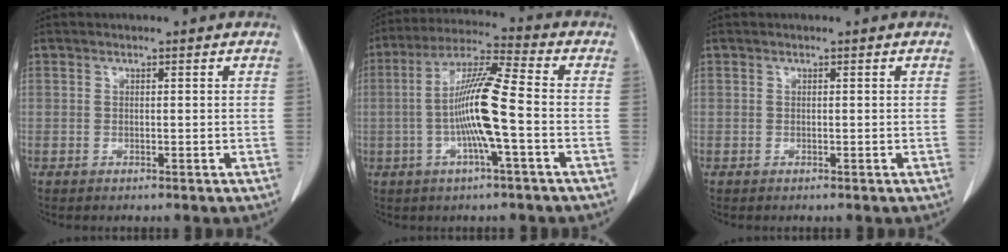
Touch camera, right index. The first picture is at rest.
{"total": 11.2, "force": [-1.7, 0.1, 11.0], "torque": [-0.210, 0.009, -0.039]}
{"total": 0.0}